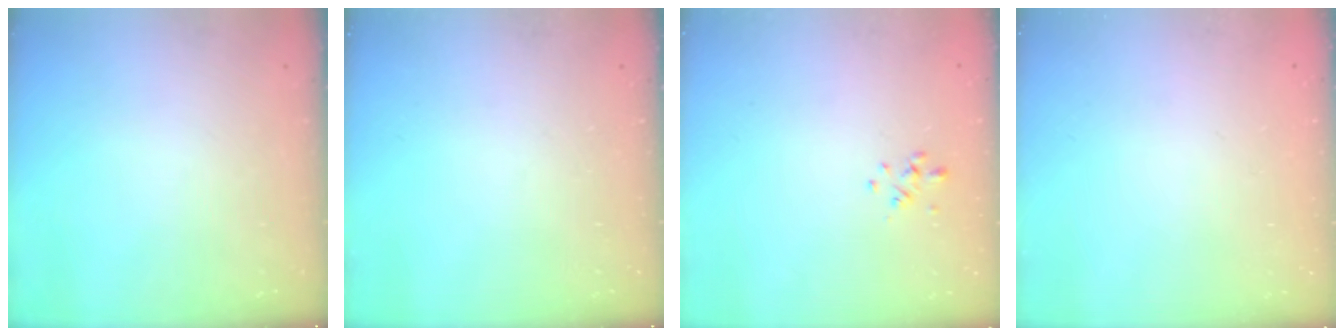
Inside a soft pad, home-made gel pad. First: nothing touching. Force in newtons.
{"total": 0.0}
{"total": 1.0, "press": 0.7, "slide": 0.6}
{"total": 1.8, "press": 1.8, "slide": 0.2}